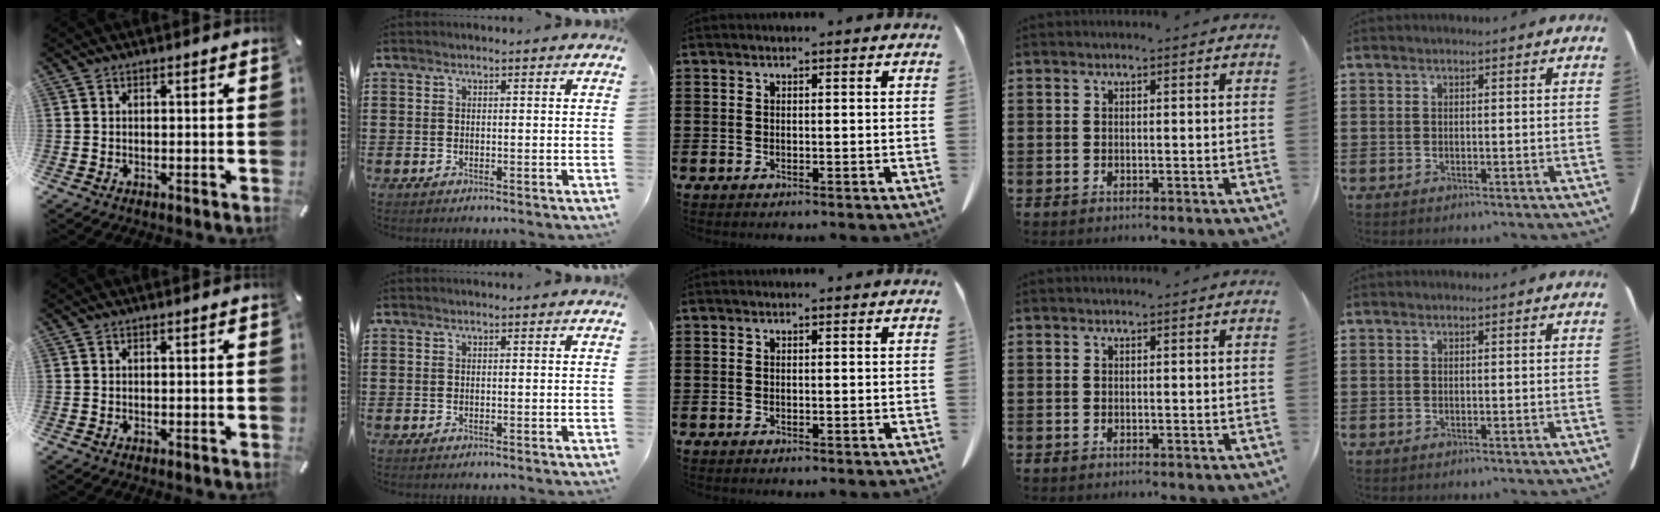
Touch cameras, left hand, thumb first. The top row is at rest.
{}